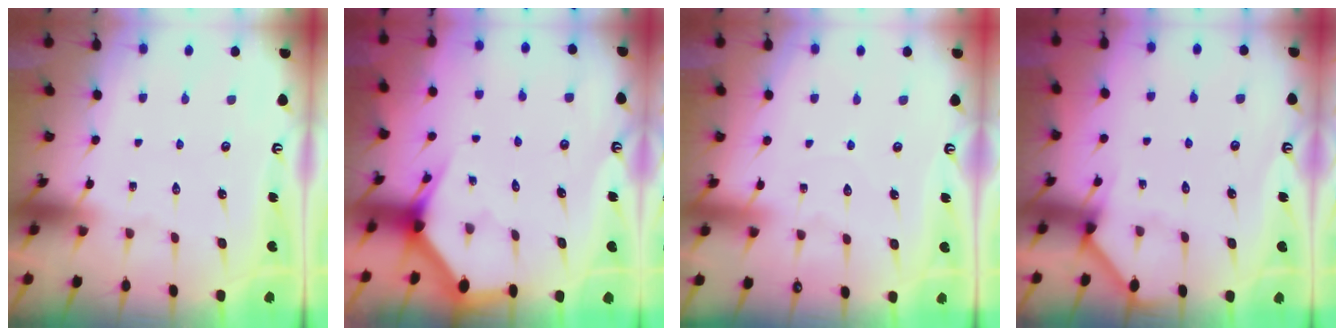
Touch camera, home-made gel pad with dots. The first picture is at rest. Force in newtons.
{"total": 2.7, "press": 2.7, "slide": 0.1}
{"total": 2.9, "press": 2.9, "slide": 0.2}
{"total": 2.6, "press": 2.6, "slide": 0.1}